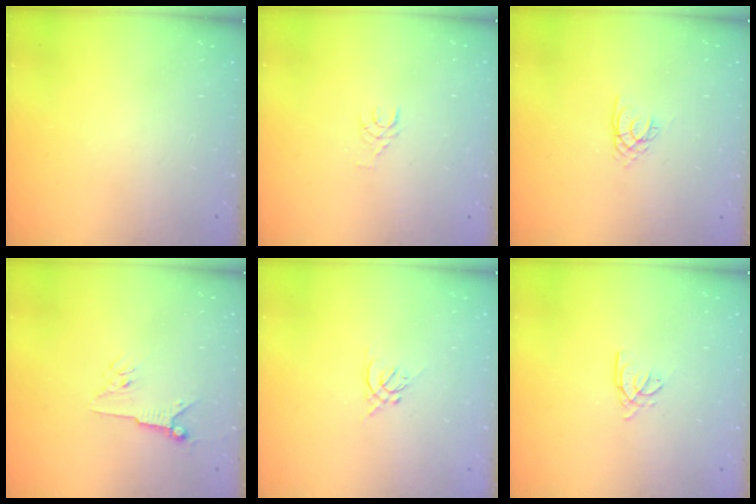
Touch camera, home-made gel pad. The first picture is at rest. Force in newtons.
{"total": 3.6, "press": 3.6, "slide": 0.3}
{"total": 1.8, "press": 1.8, "slide": 0.2}
{"total": 5.6, "press": 5.6, "slide": 0.8}
{"total": 1.3, "press": 1.2, "slide": 0.5}
{"total": 2.4, "press": 2.4, "slide": 0.1}